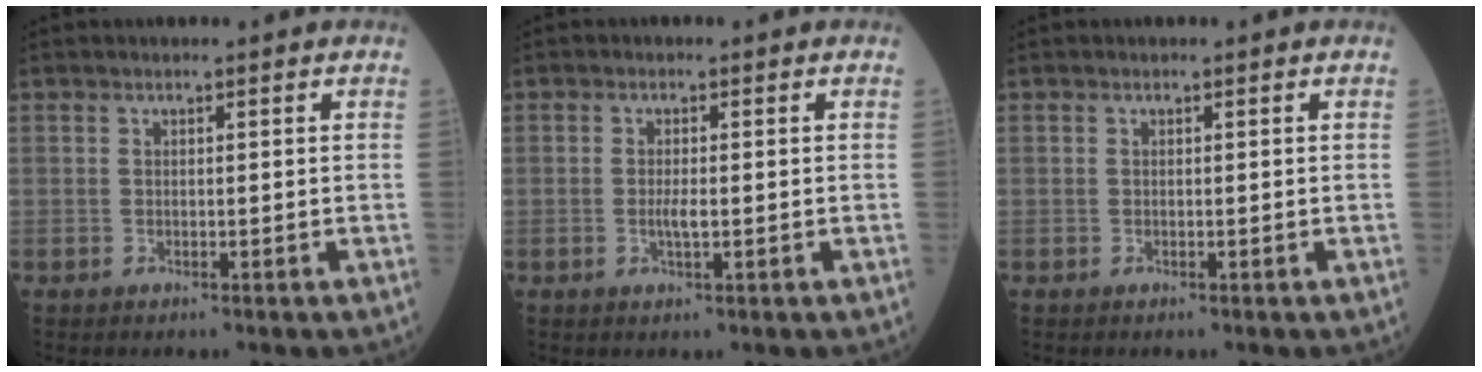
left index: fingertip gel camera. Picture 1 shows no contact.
{"total": 2.0, "force": [-0.5, 0.4, 1.9], "torque": [-0.039, -0.002, -0.008]}
{"total": 0.0}